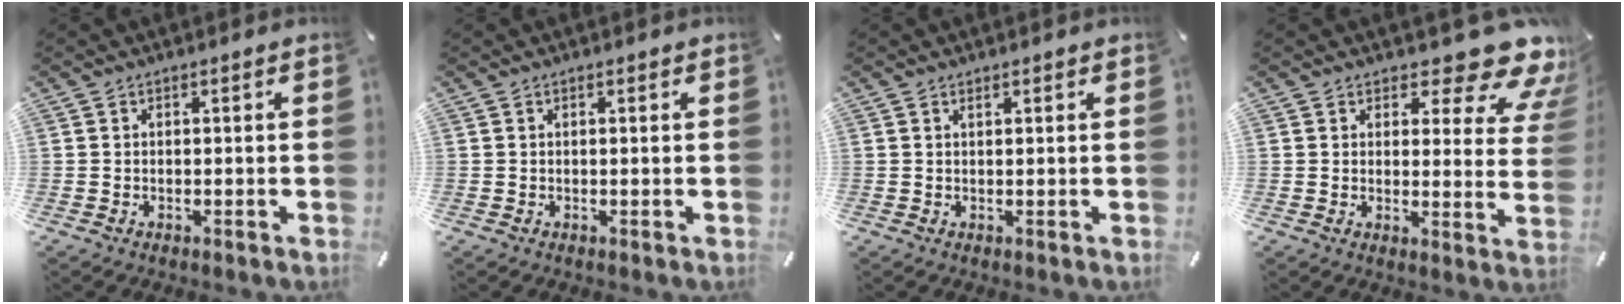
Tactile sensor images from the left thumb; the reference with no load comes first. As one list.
[{"total": 0.0}, {"total": 0.7, "force": [0.5, 0.2, 0.5], "torque": [-0.010, 0.000, 0.008]}, {"total": 11.0, "force": [8.0, 4.2, 6.2], "torque": [-0.063, -0.073, 0.134]}]